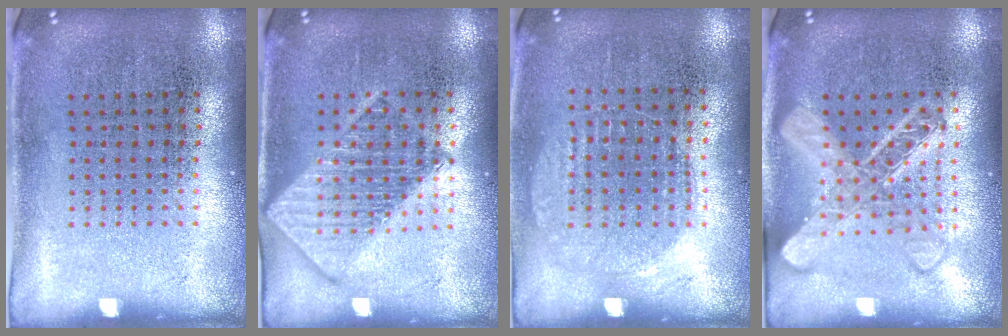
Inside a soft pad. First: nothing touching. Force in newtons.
{"total": 2.0, "press": 1.9, "slide": 0.2}
{"total": 1.0, "press": 0.9, "slide": 0.3}
{"total": 2.8, "press": 2.8, "slide": 0.5}